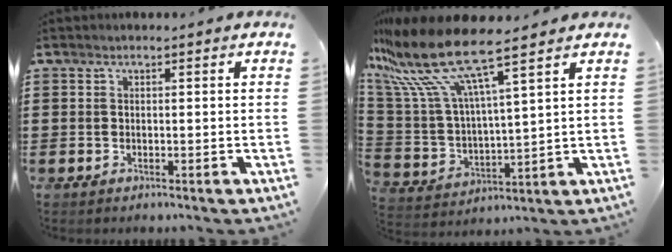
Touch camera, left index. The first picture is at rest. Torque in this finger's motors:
{"motor_torque": [2.14, 0.00, 1.06, 0.21]}